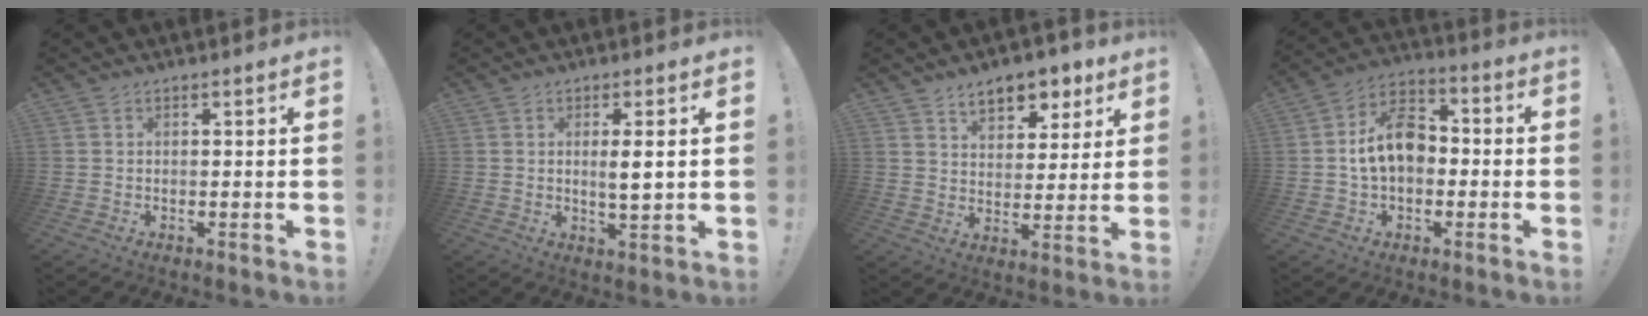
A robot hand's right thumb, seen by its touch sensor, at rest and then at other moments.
{"total": 4.3, "force": [0.8, 0.4, 4.2], "torque": [-0.063, -0.011, 0.008]}
{"total": 9.8, "force": [6.4, 5.7, 4.8], "torque": [-0.067, -0.034, 0.115]}
{"total": 13.1, "force": [-0.3, 8.9, 9.5], "torque": [-0.168, 0.022, -0.003]}